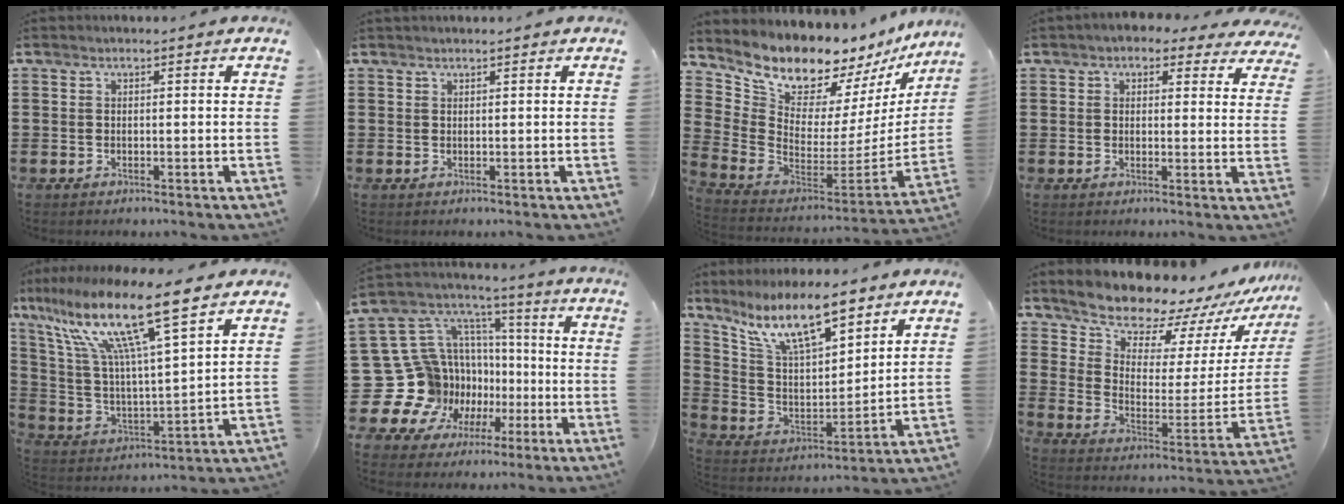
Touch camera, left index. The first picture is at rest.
{"total": 0.6, "force": [0.6, 0.0, 0.2], "torque": [-0.006, -0.002, 0.013]}
{"total": 10.3, "force": [9.7, 3.1, 1.8], "torque": [-0.087, -0.091, 0.172]}
{"total": 3.0, "force": [2.3, 1.6, 1.2], "torque": [-0.025, -0.001, 0.040]}
{"total": 13.5, "force": [9.6, 1.0, 9.5], "torque": [-0.221, -0.059, 0.155]}
{"total": 17.8, "force": [-3.0, 16.4, 6.5], "torque": [-0.191, -0.020, -0.001]}
{"total": 11.5, "force": [8.8, 2.9, 6.8], "torque": [-0.157, -0.028, 0.161]}
{"total": 9.8, "force": [9.4, 2.3, 1.5], "torque": [-0.060, -0.084, 0.166]}